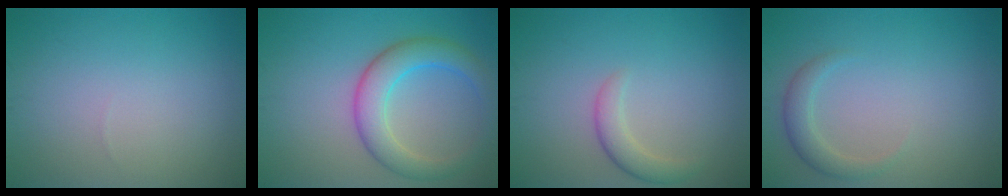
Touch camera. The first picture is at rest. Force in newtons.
{"total": 5.1, "press": 5.1, "slide": 0.1}
{"total": 2.2, "press": 2.2, "slide": 0.2}
{"total": 2.0, "press": 2.0, "slide": 0.2}